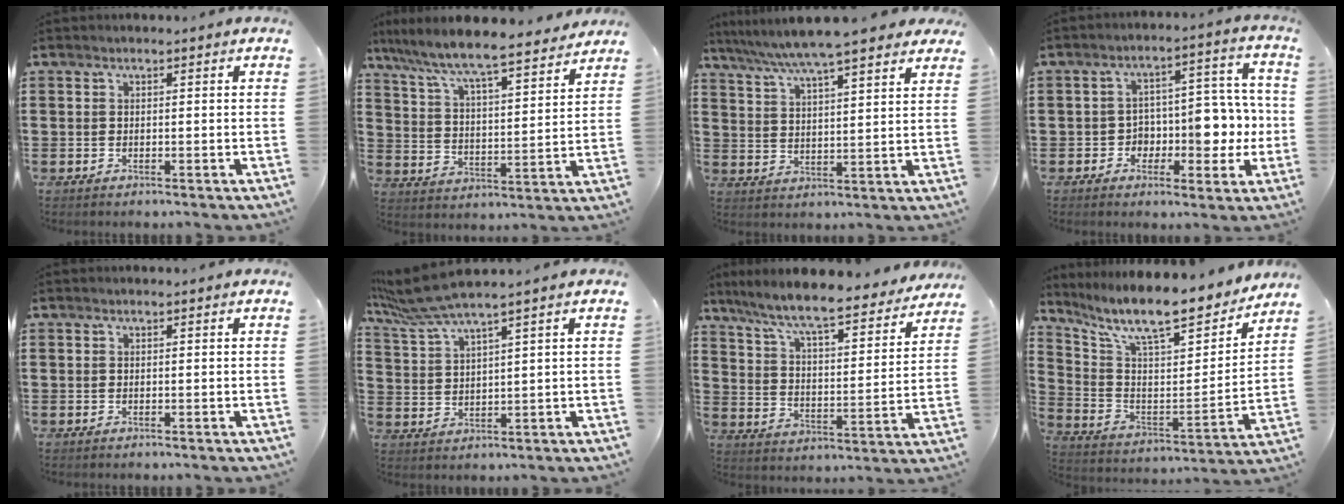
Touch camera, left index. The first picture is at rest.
{"total": 6.5, "force": [6.1, 0.0, 2.3], "torque": [-0.074, -0.047, 0.098]}
{"total": 7.1, "force": [6.3, 0.2, 3.4], "torque": [-0.090, -0.025, 0.107]}
{"total": 6.8, "force": [-1.2, 5.4, 4.0], "torque": [-0.063, 0.001, -0.027]}
{"total": 0.0}
{"total": 6.2, "force": [4.8, 0.4, 3.9], "torque": [-0.108, -0.016, 0.082]}
{"total": 8.4, "force": [7.5, 0.3, 3.9], "torque": [-0.105, -0.053, 0.124]}
{"total": 11.7, "force": [9.7, 2.1, 6.1], "torque": [-0.142, -0.066, 0.162]}